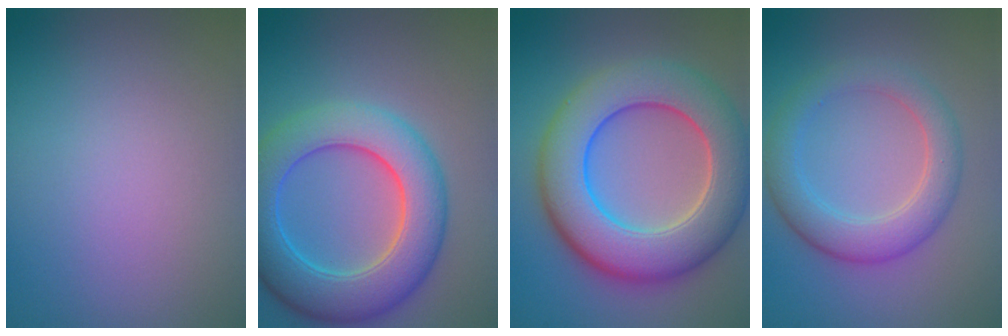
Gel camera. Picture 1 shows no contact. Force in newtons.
{"total": 8.4, "press": 8.4, "slide": 0.2}
{"total": 10.5, "press": 10.5, "slide": 0.6}
{"total": 4.5, "press": 4.4, "slide": 0.4}